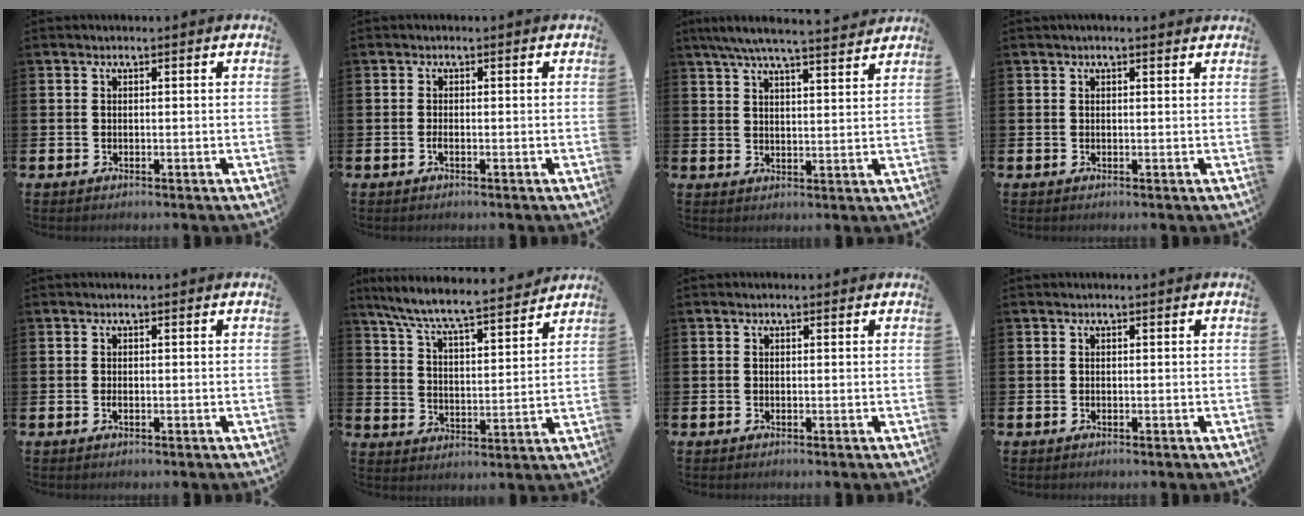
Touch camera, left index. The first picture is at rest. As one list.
[{"total": 0.7, "force": [-0.4, 0.1, 0.6], "torque": [-0.017, 0.000, -0.006]}, {"total": 6.4, "force": [6.0, 0.3, 2.3], "torque": [-0.060, -0.027, 0.106]}, {"total": 0.7, "force": [0.6, 0.1, 0.5], "torque": [0.000, -0.001, 0.007]}, {"total": 0.7, "force": [-0.3, 0.2, 0.6], "torque": [-0.019, 0.003, -0.004]}, {"total": 7.7, "force": [7.3, 0.6, 2.6], "torque": [-0.085, -0.053, 0.125]}, {"total": 0.0}, {"total": 0.0}]